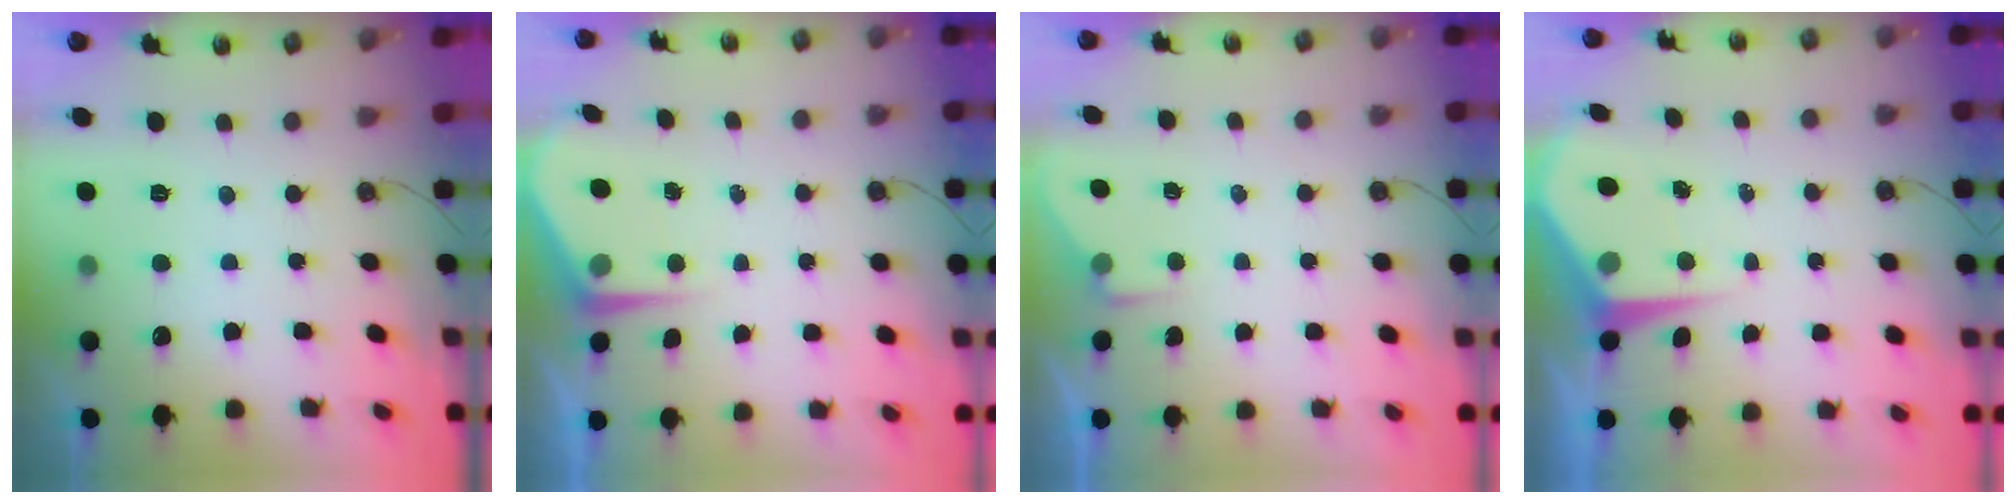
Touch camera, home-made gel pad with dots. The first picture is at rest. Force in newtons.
{"total": 5.8, "press": 5.8, "slide": 0.2}
{"total": 2.4, "press": 2.4, "slide": 0.4}
{"total": 6.3, "press": 6.3, "slide": 0.4}